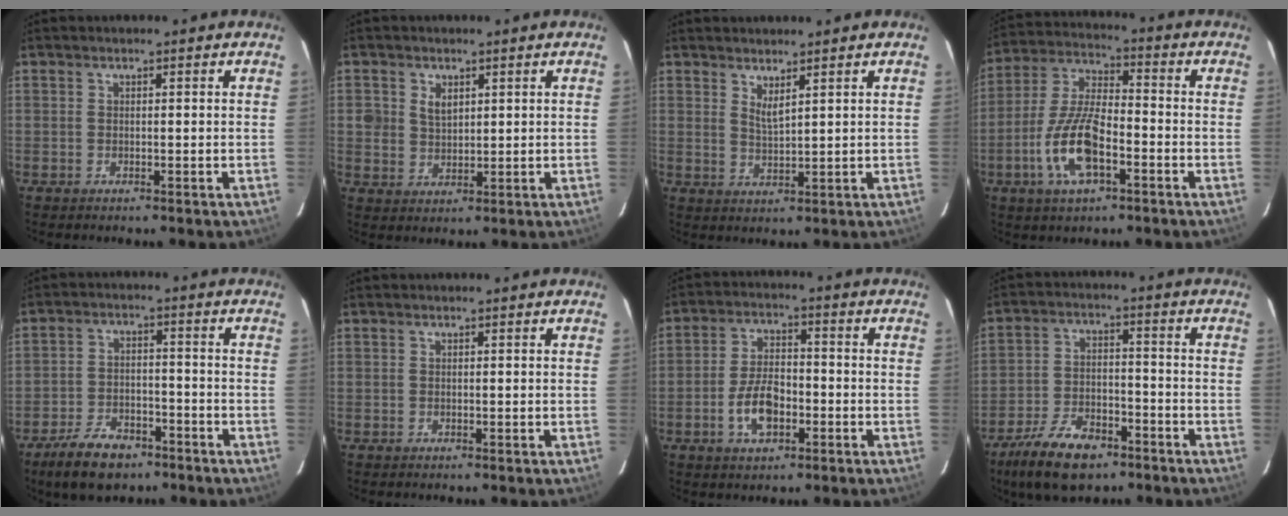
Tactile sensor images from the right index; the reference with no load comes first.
{"total": 4.0, "force": [1.5, 3.3, 1.7], "torque": [-0.030, 0.005, 0.033]}
{"total": 2.8, "force": [2.2, 0.3, 1.8], "torque": [-0.033, -0.006, 0.037]}
{"total": 13.1, "force": [-5.1, 4.9, 11.1], "torque": [-0.239, -0.003, -0.097]}
{"total": 10.4, "force": [-7.5, 5.1, 5.2], "torque": [-0.129, 0.003, -0.123]}
{"total": 0.0}
{"total": 8.2, "force": [-3.0, 4.4, 6.3], "torque": [-0.127, 0.008, -0.049]}
{"total": 13.6, "force": [-9.3, 6.3, 7.6], "torque": [-0.176, -0.009, -0.160]}